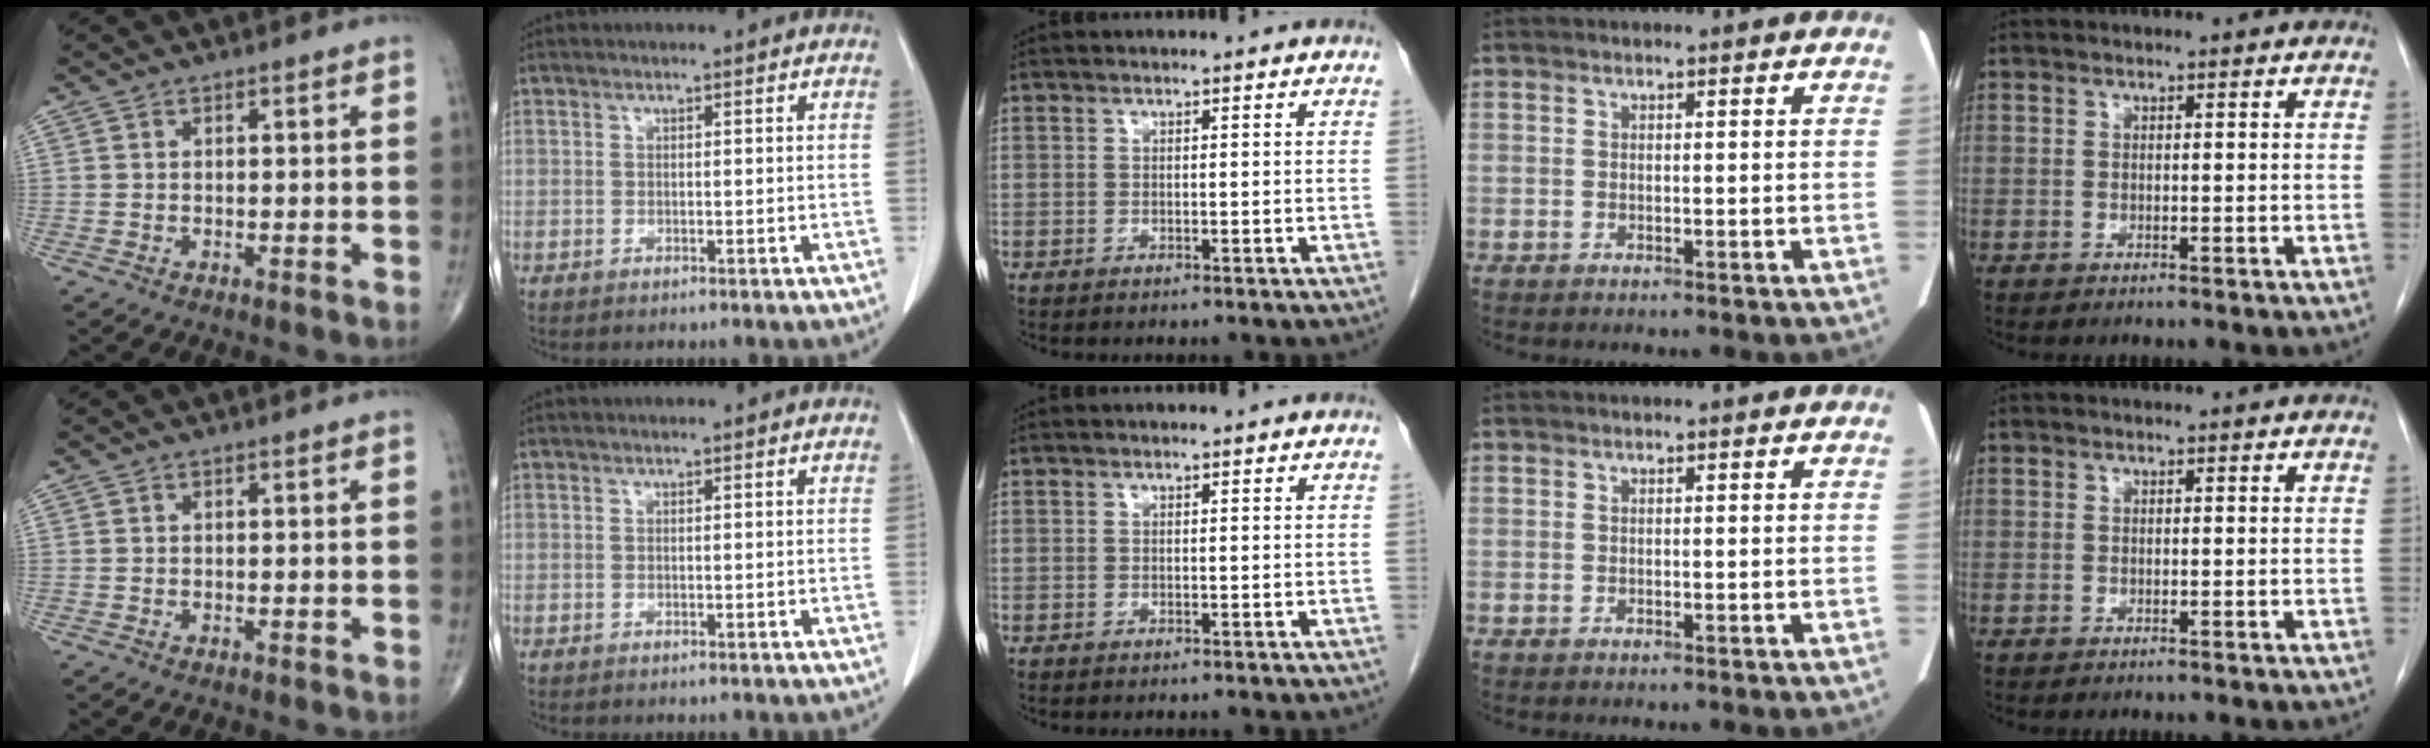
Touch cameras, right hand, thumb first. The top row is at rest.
{}